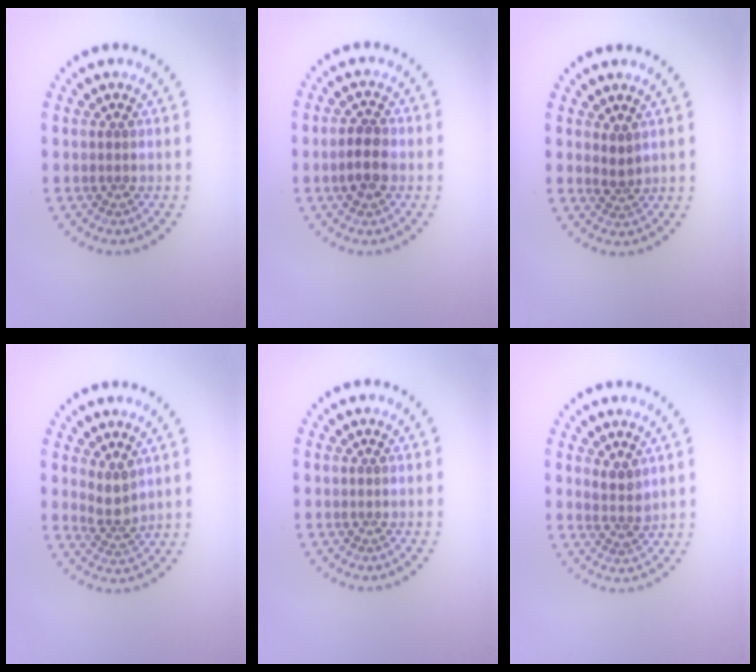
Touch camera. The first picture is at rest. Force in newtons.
{"total": 2.8, "press": 2.8, "slide": 0.4}
{"total": 1.5, "press": 1.0, "slide": 1.0}
{"total": 2.4, "press": 1.7, "slide": 1.6}
{"total": 0.0}
{"total": 1.8, "press": 1.4, "slide": 1.0}